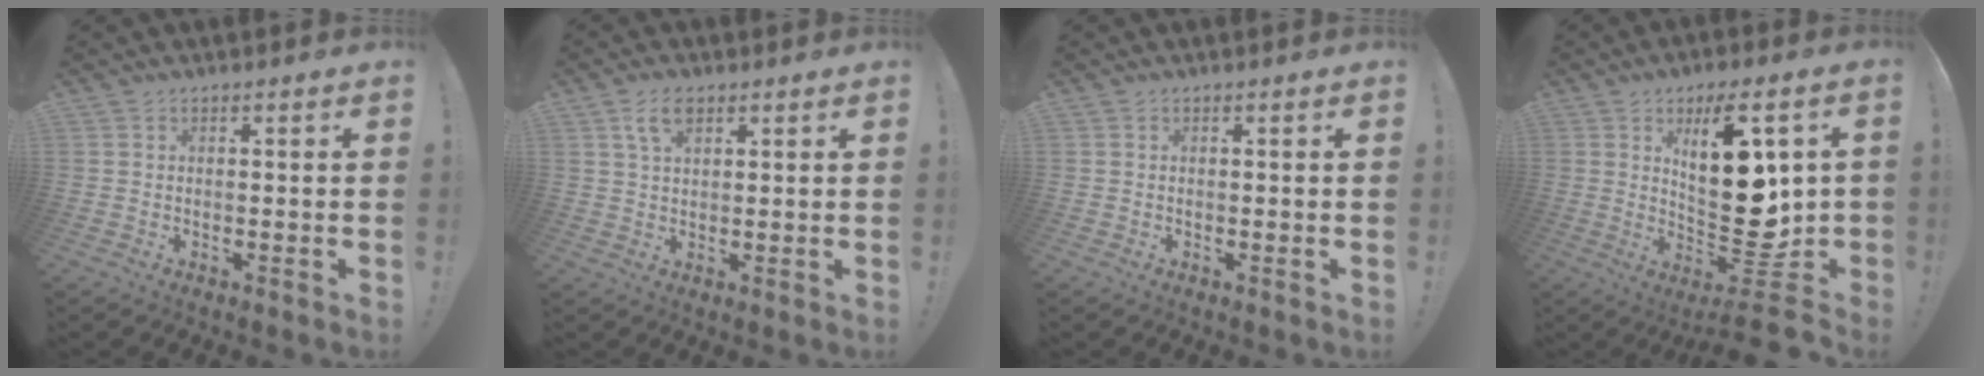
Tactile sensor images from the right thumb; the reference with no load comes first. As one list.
[{"total": 5.2, "force": [2.7, 2.6, 3.6], "torque": [-0.061, -0.003, 0.049]}, {"total": 0.0}, {"total": 22.1, "force": [1.5, 8.5, 20.3], "torque": [-0.324, -0.017, 0.023]}]